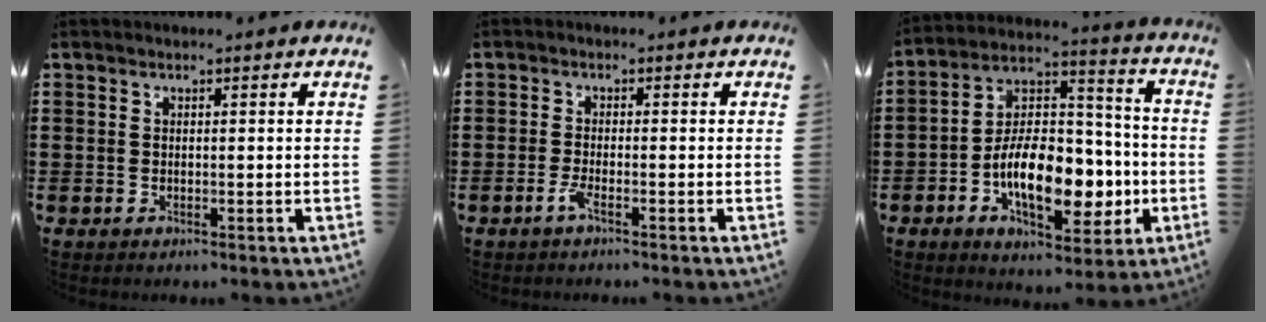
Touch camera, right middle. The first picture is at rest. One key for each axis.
{"total": 2.0, "fx": -1.2, "fy": 0.1, "fz": 1.6, "tx": -0.044, "ty": -0.006, "tz": -0.027}
{"total": 13.5, "fx": -3.9, "fy": 7.2, "fz": 10.7, "tx": -0.193, "ty": 0.006, "tz": -0.070}